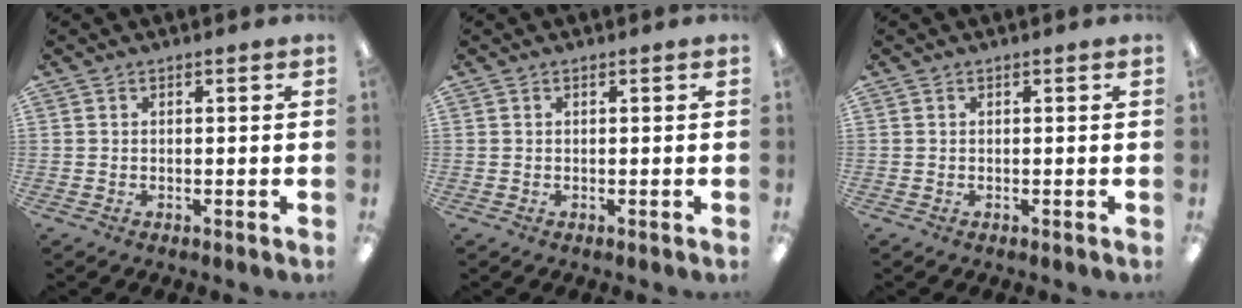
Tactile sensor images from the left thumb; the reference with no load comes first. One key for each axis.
{"total": 0.0}
{"total": 0.0}